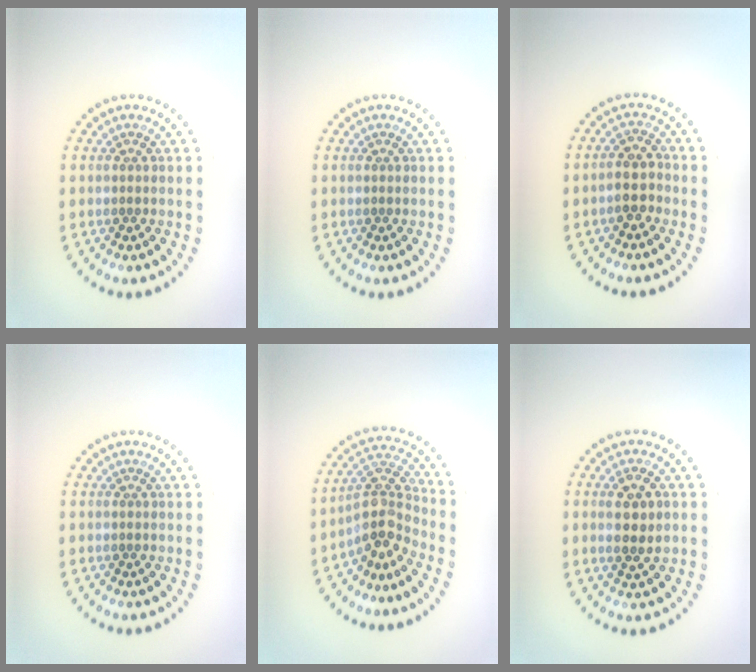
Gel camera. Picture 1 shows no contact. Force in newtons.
{"total": 0.0}
{"total": 2.4, "press": 2.1, "slide": 1.0}
{"total": 0.0}
{"total": 4.0, "press": 2.8, "slide": 2.8}
{"total": 2.8, "press": 2.8, "slide": 0.5}